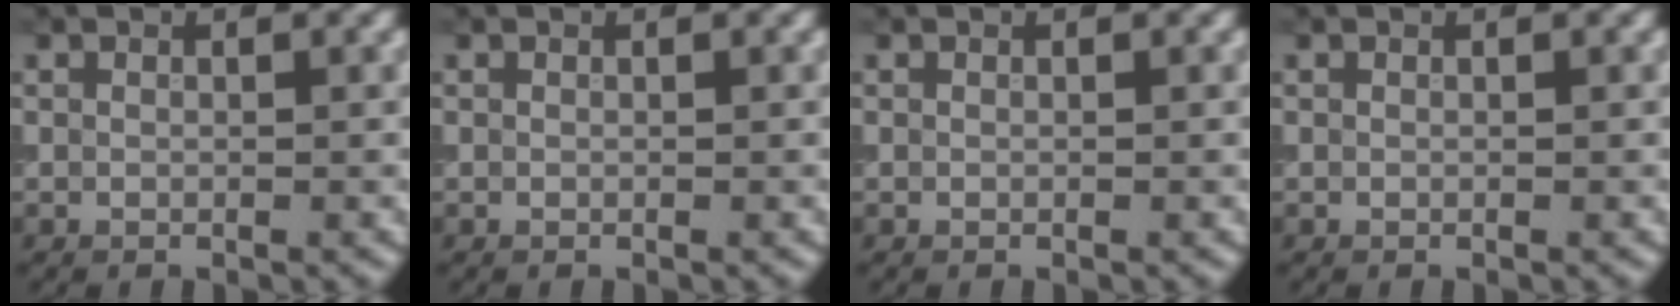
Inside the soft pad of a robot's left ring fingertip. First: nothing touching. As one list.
[{"total": 0.0}, {"total": 0.0}, {"total": 0.0}]